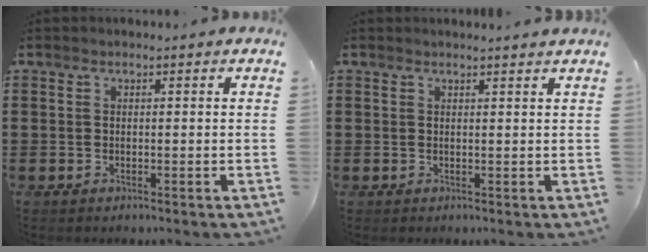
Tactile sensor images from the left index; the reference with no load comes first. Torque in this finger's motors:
{"motor_torque": [-0.38, -0.39, 0.00, 0.03]}